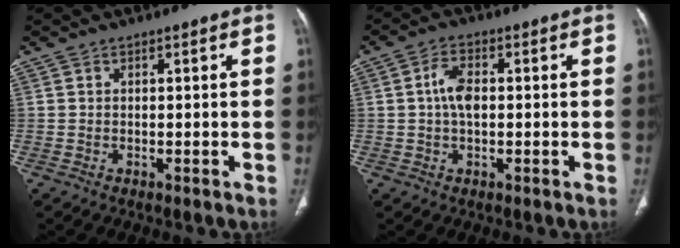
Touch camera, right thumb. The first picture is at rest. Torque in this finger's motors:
{"motor_torque": [1.04, 1.16, 0.63, -0.46, 0.05]}